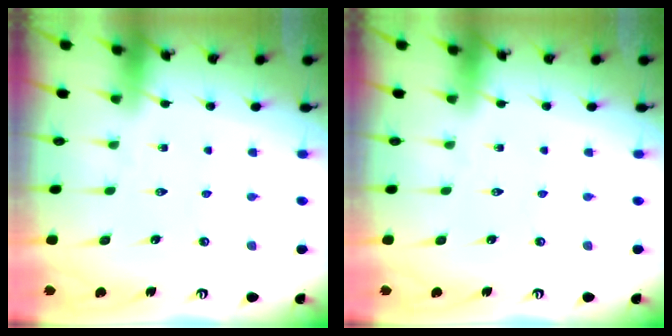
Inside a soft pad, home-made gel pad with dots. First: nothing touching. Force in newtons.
{"total": 0.0}